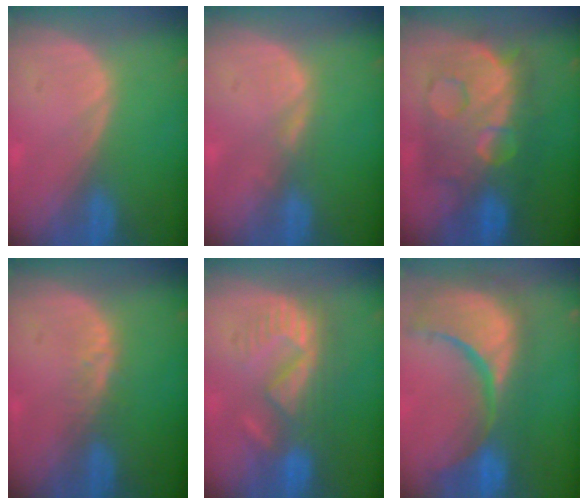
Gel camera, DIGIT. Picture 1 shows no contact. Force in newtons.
{"total": 1.3, "press": 1.3, "slide": 0.2}
{"total": 12.3, "press": 12.2, "slide": 1.2}
{"total": 2.1, "press": 2.1, "slide": 0.2}
{"total": 8.6, "press": 8.2, "slide": 2.6}
{"total": 15.3, "press": 12.2, "slide": 9.3}